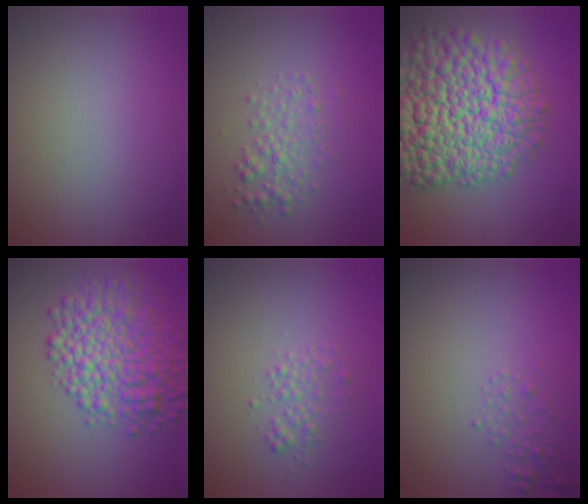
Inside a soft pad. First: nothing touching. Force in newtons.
{"total": 2.5, "press": 2.5, "slide": 0.0}
{"total": 15.2, "press": 15.2, "slide": 0.7}
{"total": 8.0, "press": 8.0, "slide": 0.0}
{"total": 1.7, "press": 1.7, "slide": 0.0}
{"total": 1.6, "press": 1.6, "slide": 0.1}